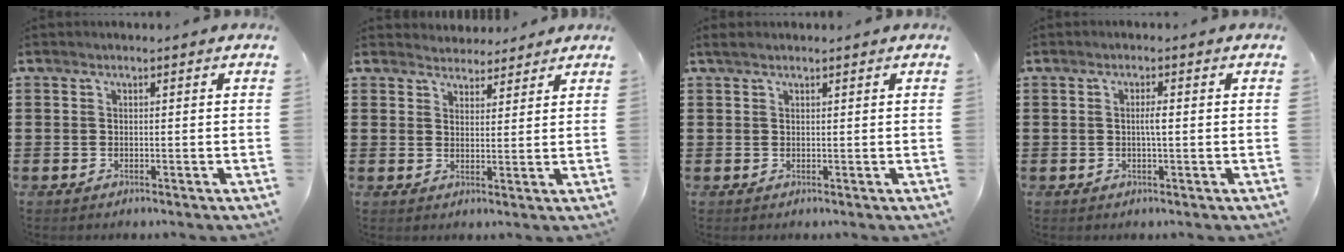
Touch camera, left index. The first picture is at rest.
{"total": 3.1, "force": [2.8, 1.1, -0.5], "torque": [-0.002, -0.005, 0.054]}
{"total": 0.9, "force": [0.7, 0.4, 0.5], "torque": [-0.010, 0.002, 0.013]}
{"total": 1.8, "force": [-0.1, 0.3, 1.8], "torque": [-0.035, -0.002, -0.003]}